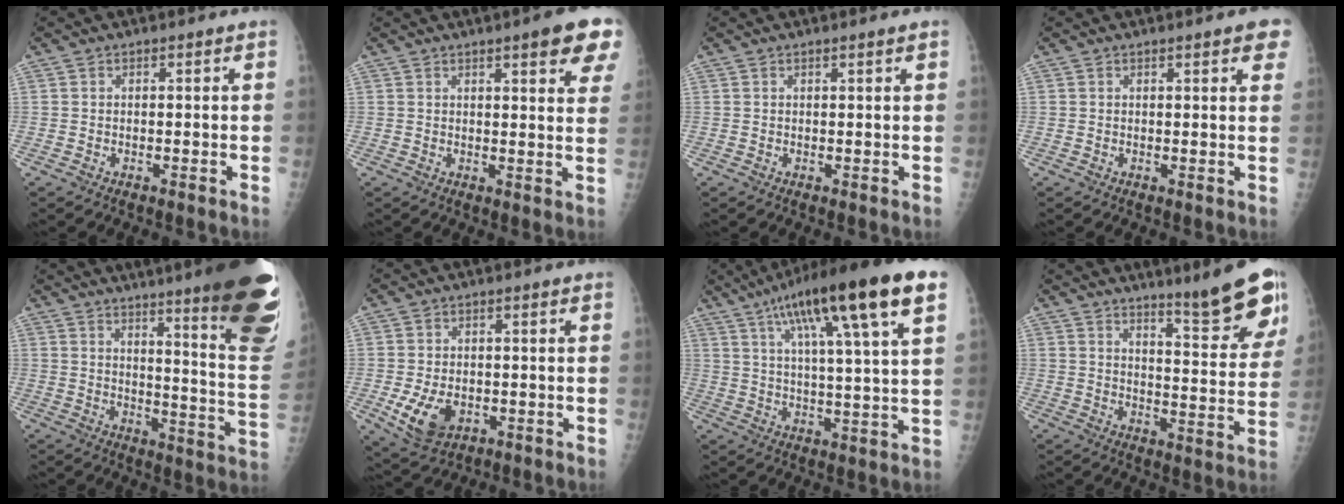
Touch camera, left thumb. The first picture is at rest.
{"total": 9.6, "force": [5.6, 1.8, 7.5], "torque": [-0.071, -0.018, 0.061]}
{"total": 1.0, "force": [0.7, -0.1, 0.7], "torque": [-0.013, -0.001, 0.012]}
{"total": 4.5, "force": [2.6, 0.9, 3.6], "torque": [-0.026, 0.000, 0.026]}
{"total": 25.9, "force": [17.2, 2.8, 19.3], "torque": [-0.198, -0.111, 0.220]}
{"total": 7.6, "force": [-2.1, 5.1, 5.3], "torque": [-0.091, -0.001, -0.024]}
{"total": 20.9, "force": [10.4, 3.0, 17.8], "torque": [-0.283, -0.005, 0.162]}
{"total": 14.1, "force": [9.8, 2.1, 9.9], "torque": [-0.105, -0.068, 0.143]}